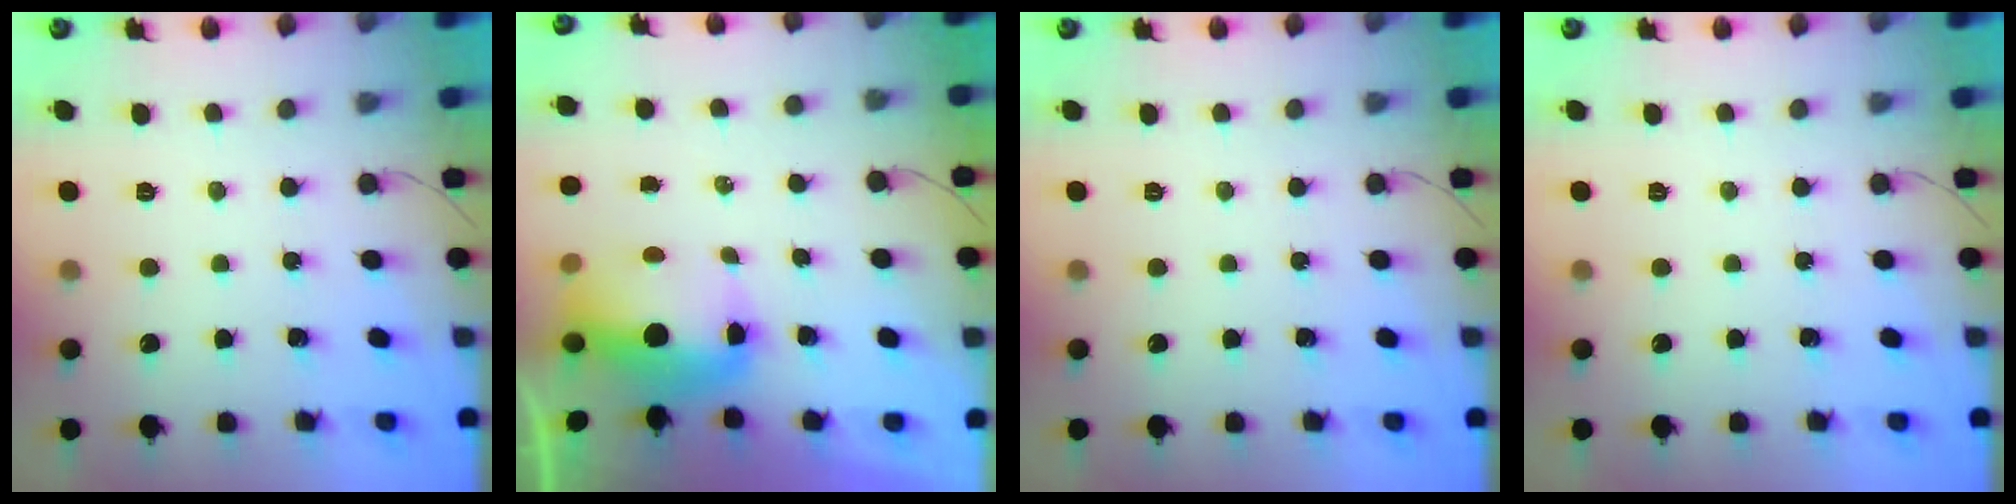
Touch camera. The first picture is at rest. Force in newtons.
{"total": 8.6, "press": 8.4, "slide": 1.6}
{"total": 0.0}
{"total": 0.0}